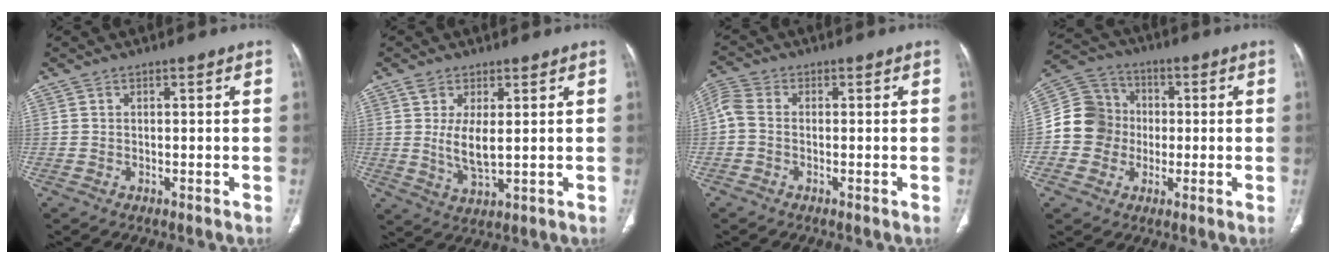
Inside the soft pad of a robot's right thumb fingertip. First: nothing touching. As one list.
[{"total": 6.1, "force": [0.9, 2.6, 5.4], "torque": [-0.104, -0.013, 0.024]}, {"total": 3.9, "force": [-0.5, 2.6, 2.8], "torque": [-0.071, 0.013, -0.019]}, {"total": 11.0, "force": [-1.0, 10.3, 3.6], "torque": [-0.040, 0.031, -0.026]}]